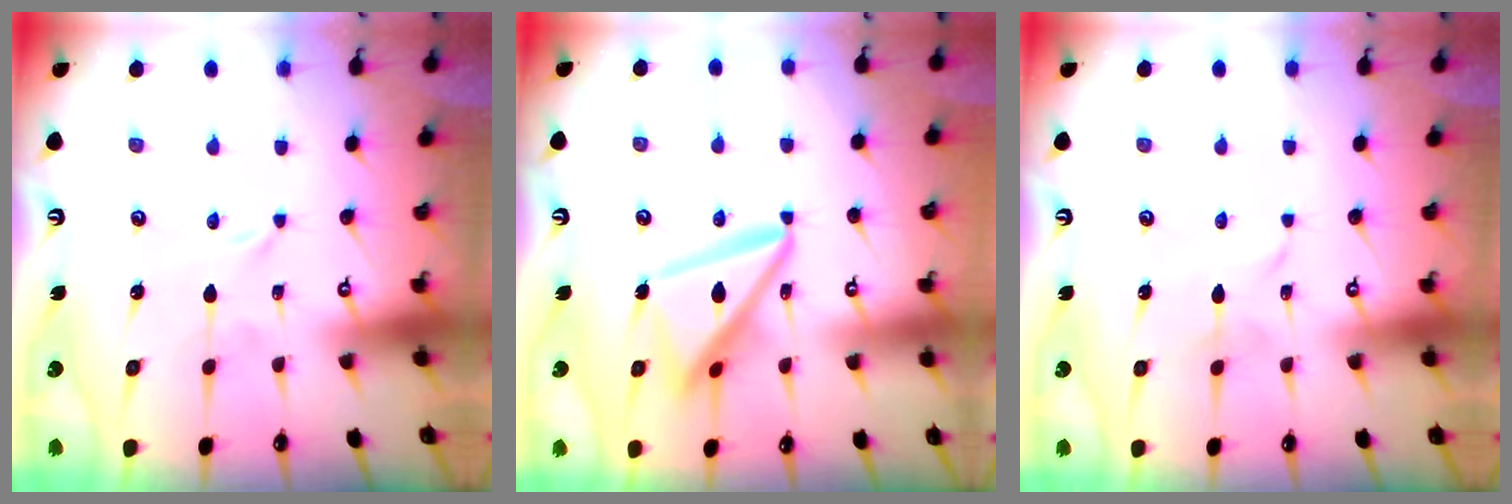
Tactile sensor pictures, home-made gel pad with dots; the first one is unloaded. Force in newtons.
{"total": 14.3, "press": 14.2, "slide": 1.5}
{"total": 2.9, "press": 2.9, "slide": 0.3}